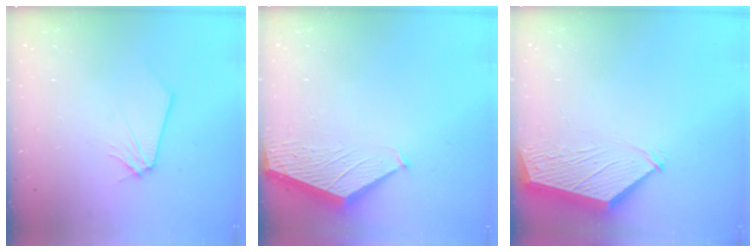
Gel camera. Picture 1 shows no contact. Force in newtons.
{"total": 1.8, "press": 1.8, "slide": 0.2}
{"total": 2.9, "press": 2.9, "slide": 0.4}